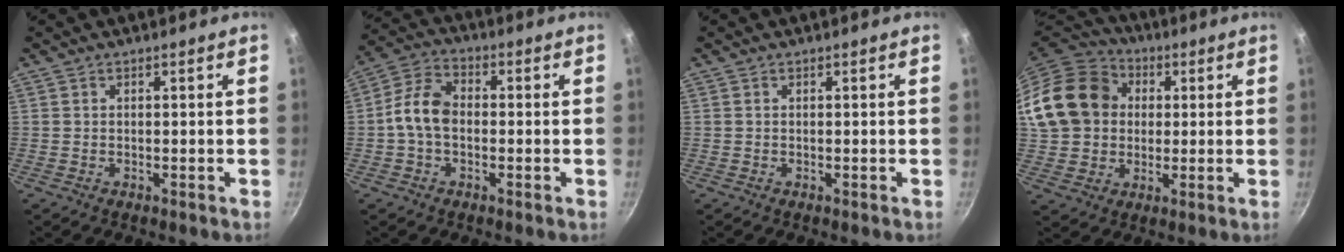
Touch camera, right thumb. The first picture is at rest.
{"total": 7.9, "force": [-0.8, 5.2, 5.9], "torque": [-0.107, 0.031, -0.029]}
{"total": 0.0}
{"total": 18.2, "force": [3.6, 15.0, 9.7], "torque": [-0.163, 0.031, 0.062]}